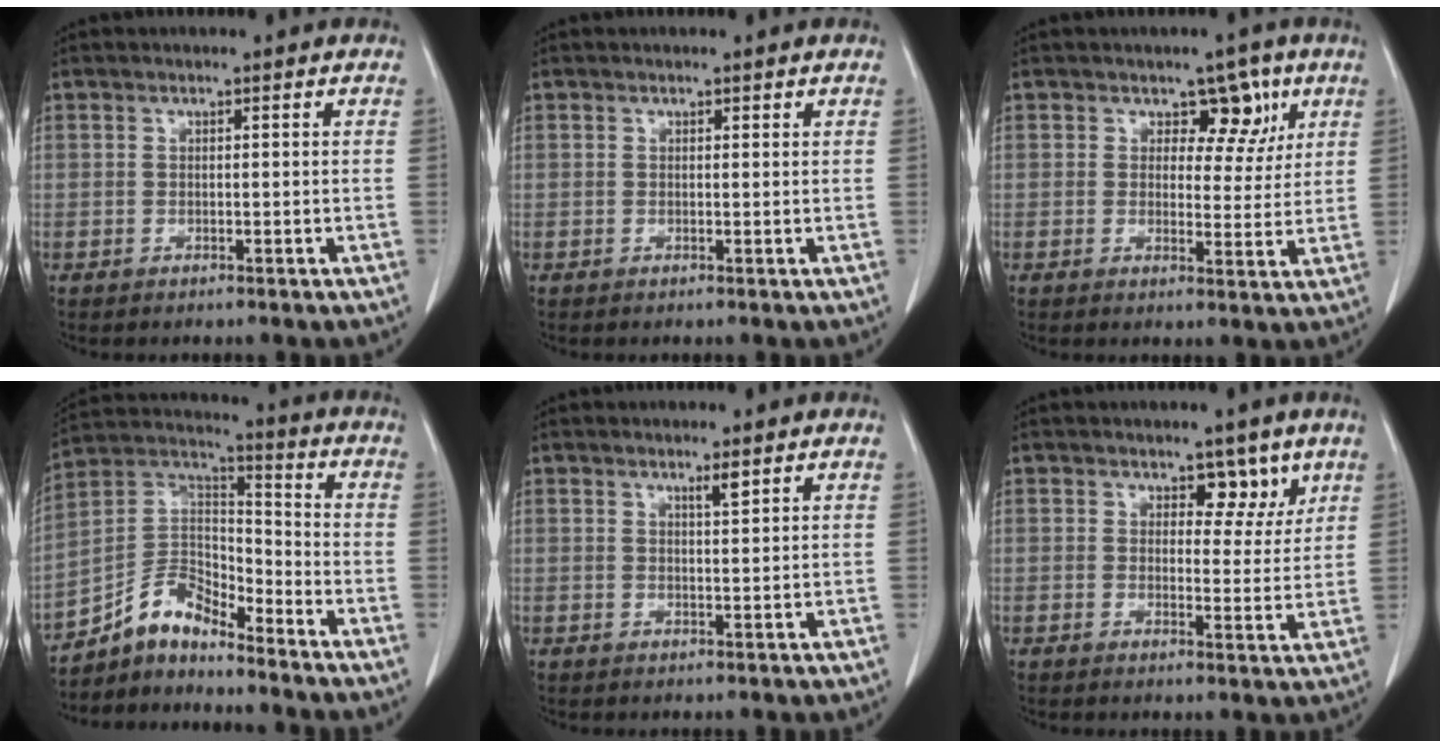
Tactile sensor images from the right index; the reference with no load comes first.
{"total": 0.0}
{"total": 5.5, "force": [2.7, 3.6, 3.1], "torque": [-0.020, 0.003, 0.034]}
{"total": 8.6, "force": [-7.7, 2.9, 2.5], "torque": [-0.046, 0.040, -0.149]}
{"total": 1.8, "force": [1.2, 0.1, 1.3], "torque": [-0.023, -0.003, 0.021]}
{"total": 4.5, "force": [2.8, 2.5, 2.4], "torque": [-0.015, -0.003, 0.039]}